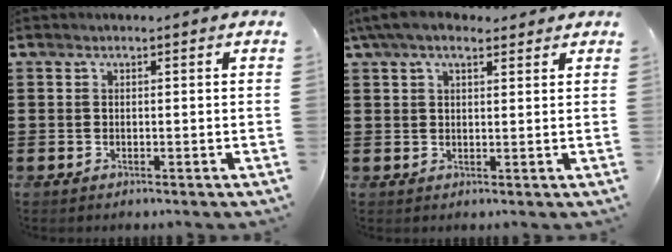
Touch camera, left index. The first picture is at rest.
{"total": 4.7, "force": [3.3, 1.7, 2.9], "torque": [-0.066, 0.007, 0.061]}